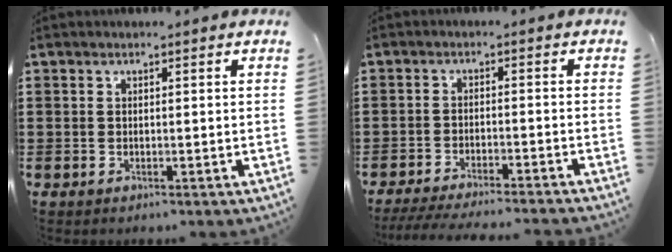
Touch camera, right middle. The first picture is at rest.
{"total": 3.7, "force": [-3.4, -0.3, 1.2], "torque": [-0.025, -0.008, -0.070]}